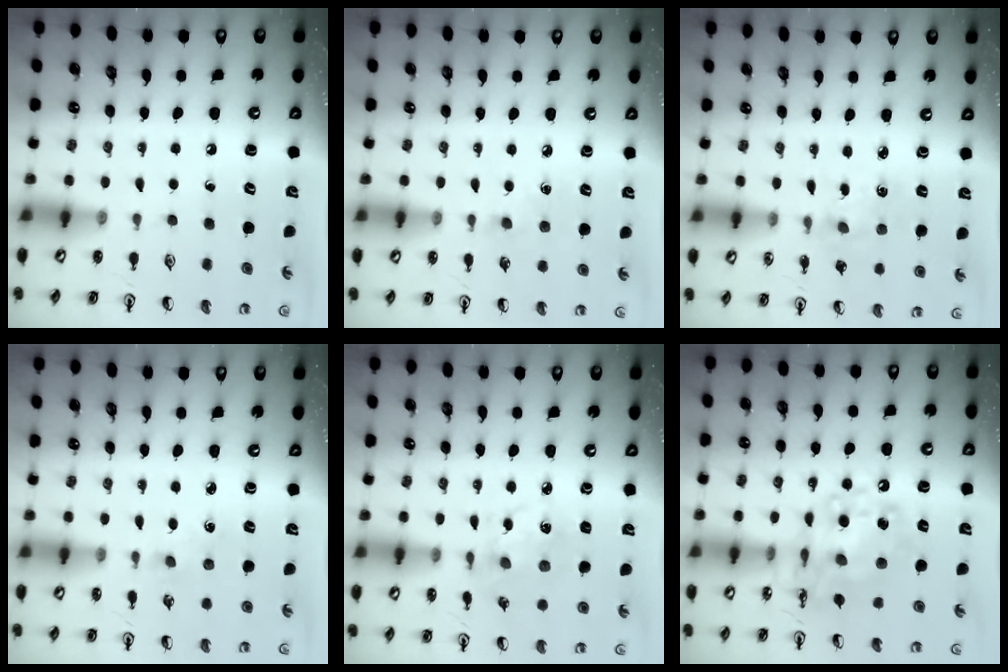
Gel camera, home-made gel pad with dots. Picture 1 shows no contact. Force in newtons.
{"total": 2.8, "press": 2.8, "slide": 0.4}
{"total": 2.7, "press": 2.7, "slide": 0.4}
{"total": 1.2, "press": 1.2, "slide": 0.3}
{"total": 3.9, "press": 3.7, "slide": 1.4}
{"total": 12.8, "press": 12.7, "slide": 1.4}